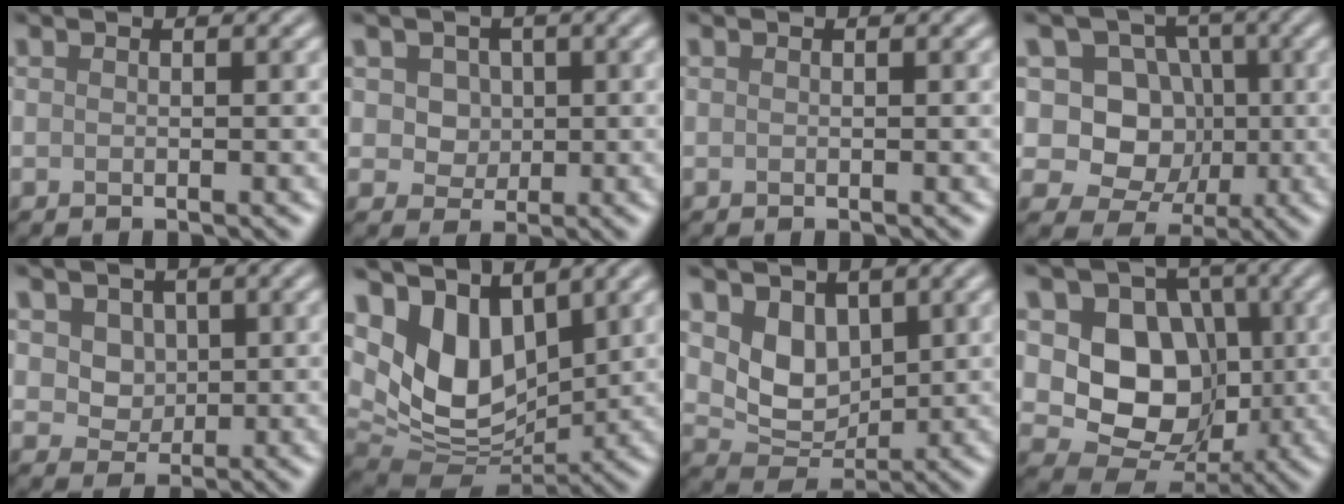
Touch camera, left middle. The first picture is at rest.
{"total": 4.1, "force": [1.6, 3.2, 1.9], "torque": [-0.036, 0.008, 0.020]}
{"total": 0.0}
{"total": 8.3, "force": [0.9, 7.4, 3.7], "torque": [-0.061, 0.018, -0.016]}
{"total": 4.4, "force": [1.9, 3.4, 2.0], "torque": [-0.045, 0.001, 0.033]}
{"total": 8.1, "force": [3.7, 5.0, 5.3], "torque": [-0.119, -0.014, 0.063]}
{"total": 4.1, "force": [1.6, 3.0, 2.3], "torque": [-0.052, -0.014, 0.029]}
{"total": 8.6, "force": [0.5, 7.1, 4.8], "torque": [-0.075, -0.008, -0.007]}